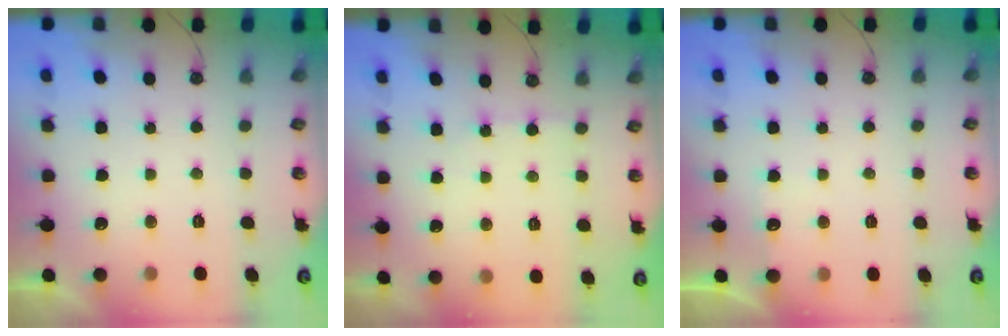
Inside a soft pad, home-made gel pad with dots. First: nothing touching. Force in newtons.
{"total": 3.1, "press": 3.0, "slide": 0.5}
{"total": 3.2, "press": 3.2, "slide": 0.5}